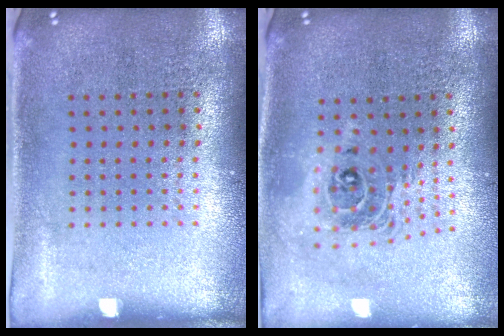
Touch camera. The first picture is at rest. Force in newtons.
{"total": 1.9, "press": 1.5, "slide": 1.3}